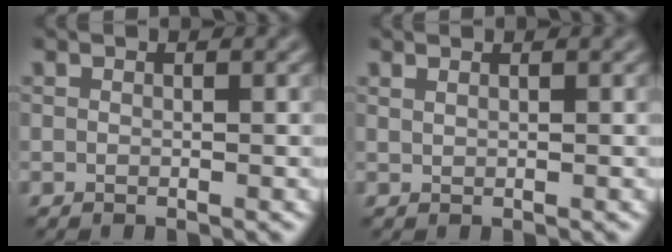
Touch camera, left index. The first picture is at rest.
{"total": 0.9, "force": [0.6, 0.5, 0.5], "torque": [-0.003, -0.004, 0.003]}